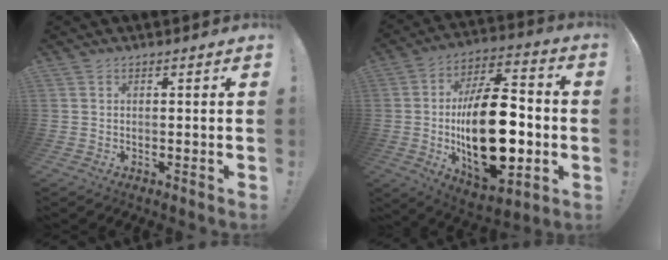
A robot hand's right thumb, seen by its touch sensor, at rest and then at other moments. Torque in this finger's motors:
{"motor_torque": [0.30, 2.43, 2.77, 0.00, 0.91]}